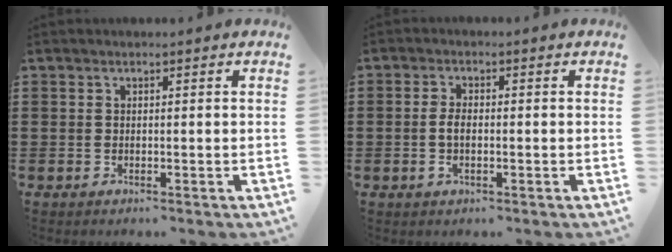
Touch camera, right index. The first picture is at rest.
{"total": 3.0, "force": [-0.5, 1.3, 2.7], "torque": [-0.059, -0.001, -0.011]}